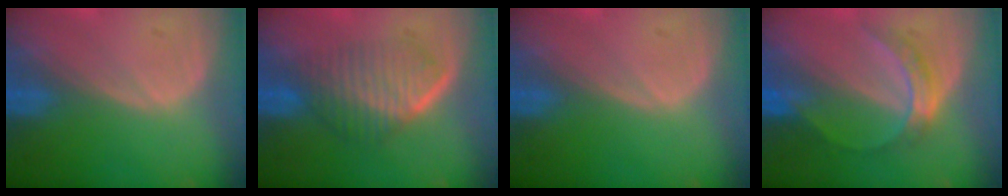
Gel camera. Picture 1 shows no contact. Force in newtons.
{"total": 6.9, "press": 6.0, "slide": 3.4}
{"total": 0.0}
{"total": 5.0, "press": 4.9, "slide": 1.1}